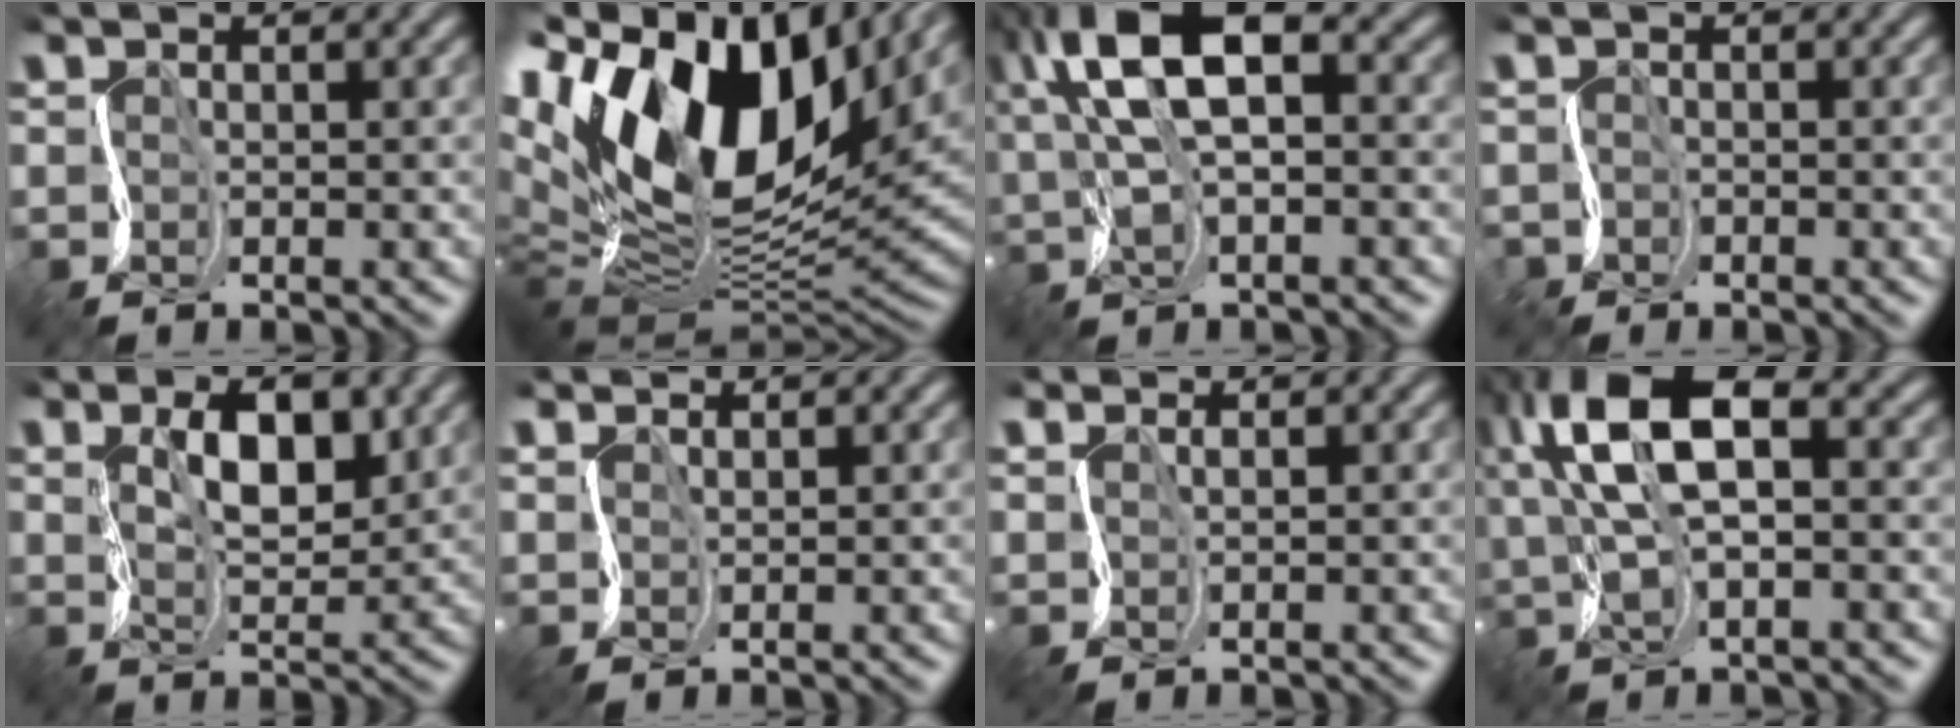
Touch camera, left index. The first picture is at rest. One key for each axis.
{"total": 17.2, "fx": 6.2, "fy": 10.3, "fz": 12.4, "tx": -0.236, "ty": 0.009, "tz": 0.111}
{"total": 10.8, "fx": 3.3, "fy": 4.9, "fz": 9.0, "tx": -0.170, "ty": 0.020, "tz": 0.054}
{"total": 1.1, "fx": -0.6, "fy": 0.9, "fz": -0.3, "tx": 0.015, "ty": -0.001, "tz": -0.011}
{"total": 5.3, "fx": 2.4, "fy": 2.4, "fz": 4.0, "tx": -0.079, "ty": 0.001, "tz": 0.047}
{"total": 1.4, "fx": 1.4, "fy": 0.1, "fz": -0.5, "tx": 0.007, "ty": 0.003, "tz": 0.030}
{"total": 1.2, "fx": 1.1, "fy": 0.3, "fz": 0.2, "tx": 0.001, "ty": 0.004, "tz": 0.026}
{"total": 10.7, "fx": 3.3, "fy": 4.7, "fz": 9.0, "tx": -0.185, "ty": 0.018, "tz": 0.057}